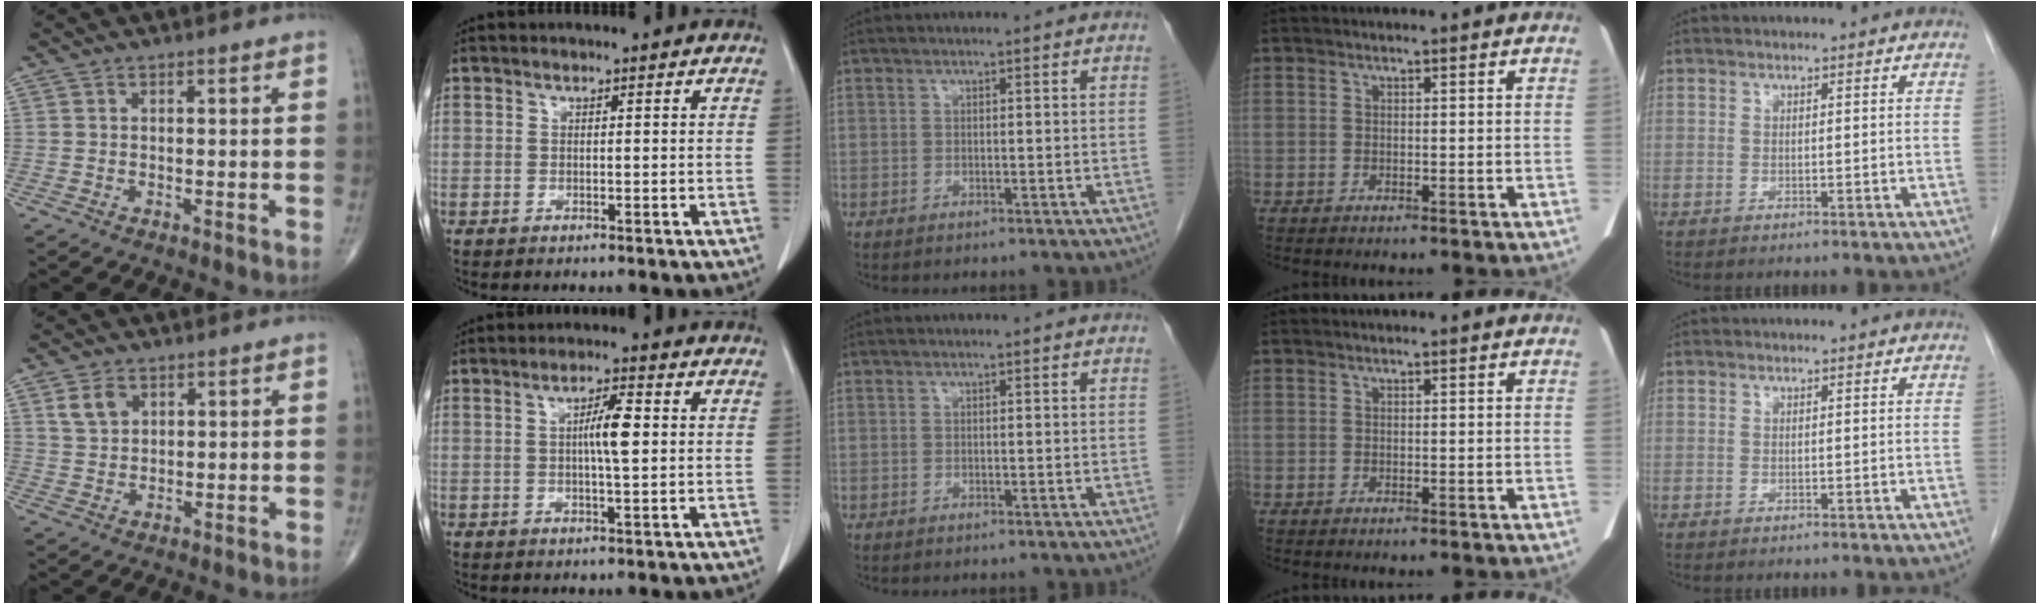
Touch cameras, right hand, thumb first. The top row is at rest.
{"thumb": {"total": 4.3, "force": [2.1, 2.9, 2.3], "torque": [-0.034, -0.006, 0.044]}, "index": {"total": 4.8, "force": [0.5, 0.5, 4.8], "torque": [-0.083, 0.003, 0.006]}}